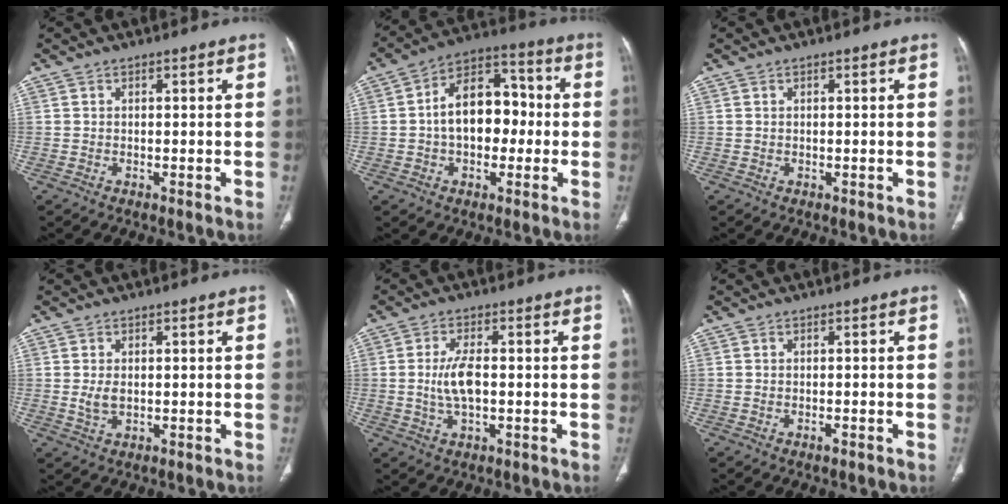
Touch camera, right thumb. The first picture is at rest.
{"total": 13.6, "force": [-0.5, 9.0, 10.2], "torque": [-0.127, 0.041, -0.017]}
{"total": 0.0}
{"total": 2.3, "force": [0.2, 1.4, 1.8], "torque": [-0.043, -0.004, 0.007]}
{"total": 5.7, "force": [-0.2, 2.5, 5.1], "torque": [-0.111, 0.002, -0.006]}
{"total": 0.7, "force": [-0.5, 0.2, 0.4], "torque": [-0.012, 0.000, -0.009]}